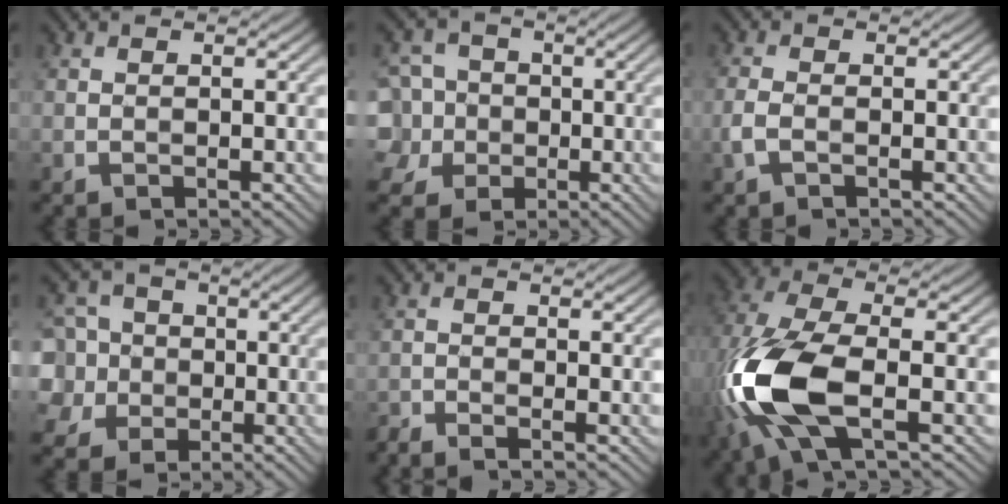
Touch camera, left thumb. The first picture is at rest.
{"total": 8.5, "force": [-1.7, 7.9, 2.8], "torque": [-0.098, 0.001, -0.056]}
{"total": 1.9, "force": [-0.8, 0.8, 1.5], "torque": [-0.045, 0.001, -0.023]}
{"total": 8.9, "force": [-0.8, 8.4, 3.0], "torque": [-0.110, 0.005, -0.044]}
{"total": 2.0, "force": [-1.7, 0.2, 1.1], "torque": [-0.018, -0.004, -0.042]}
{"total": 14.0, "force": [-3.6, 6.3, 12.0], "torque": [-0.309, -0.009, -0.077]}